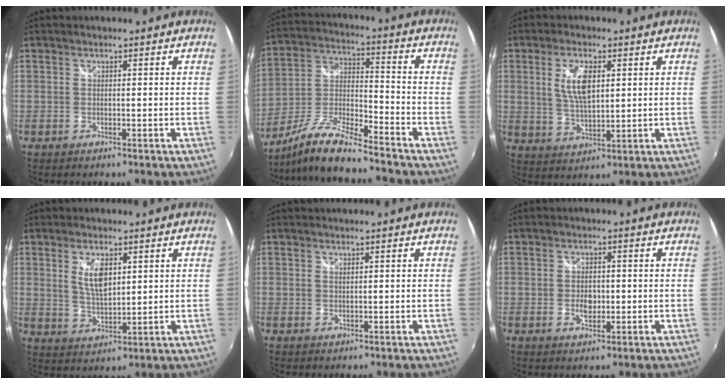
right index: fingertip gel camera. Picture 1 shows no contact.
{"total": 12.4, "force": [-10.5, 1.0, 6.5], "torque": [-0.141, 0.000, -0.204]}
{"total": 7.5, "force": [2.0, 3.2, 6.4], "torque": [-0.123, 0.001, 0.041]}
{"total": 6.2, "force": [2.1, 2.7, 5.1], "torque": [-0.092, -0.003, 0.043]}
{"total": 0.6, "force": [0.3, 0.2, 0.4], "torque": [-0.008, 0.000, 0.006]}
{"total": 3.4, "force": [-0.6, 2.2, 2.6], "torque": [-0.044, -0.001, -0.010]}